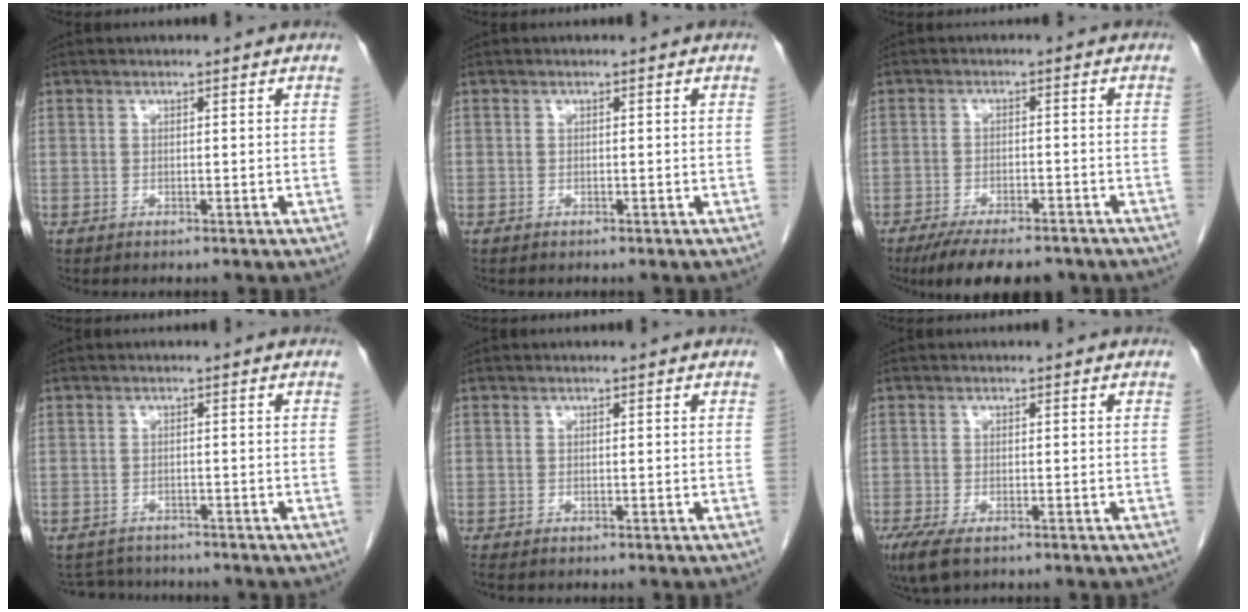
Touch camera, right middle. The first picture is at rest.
{"total": 0.0}
{"total": 10.7, "force": [-8.7, 3.2, 5.4], "torque": [-0.077, -0.009, -0.128]}
{"total": 3.9, "force": [-3.7, 1.1, 0.0], "torque": [-0.001, -0.006, -0.057]}
{"total": 0.7, "force": [-0.6, 0.1, 0.3], "torque": [-0.007, -0.002, -0.010]}
{"total": 4.7, "force": [-2.9, 1.6, 3.3], "torque": [-0.072, -0.015, -0.048]}